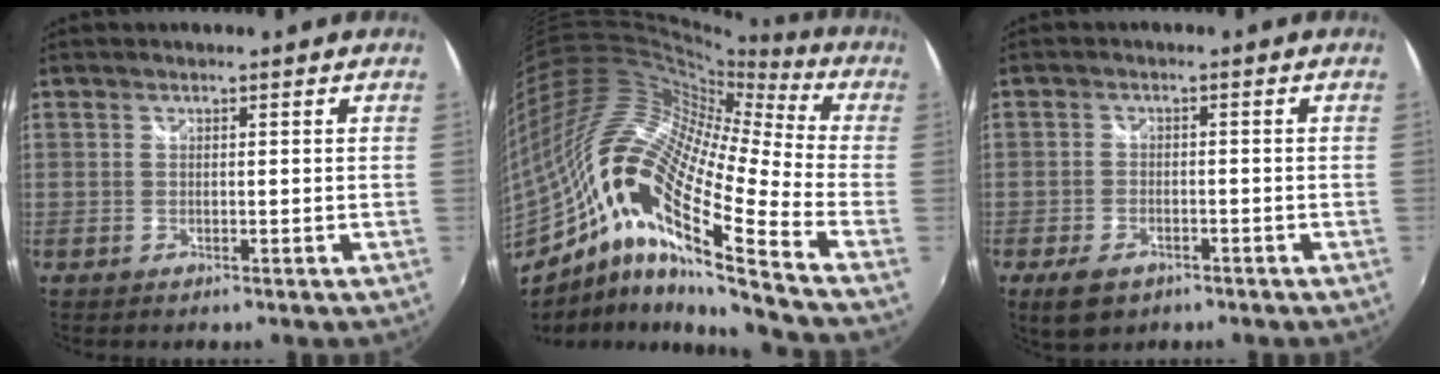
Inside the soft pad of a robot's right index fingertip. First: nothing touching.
{"total": 22.3, "force": [-8.9, 4.4, 19.9], "torque": [-0.330, -0.039, -0.188]}
{"total": 6.1, "force": [-3.8, 3.5, 3.2], "torque": [-0.085, -0.012, -0.063]}